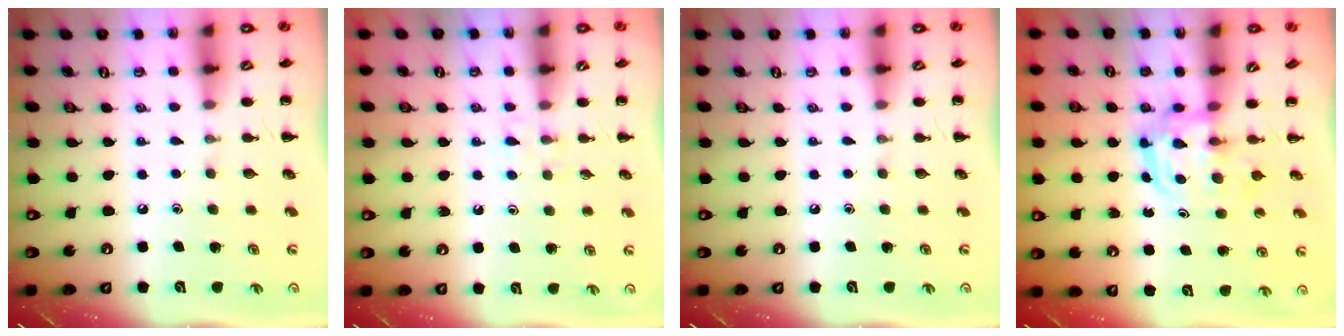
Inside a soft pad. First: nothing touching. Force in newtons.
{"total": 2.2, "press": 2.0, "slide": 1.0}
{"total": 0.0}
{"total": 3.2, "press": 3.2, "slide": 0.4}